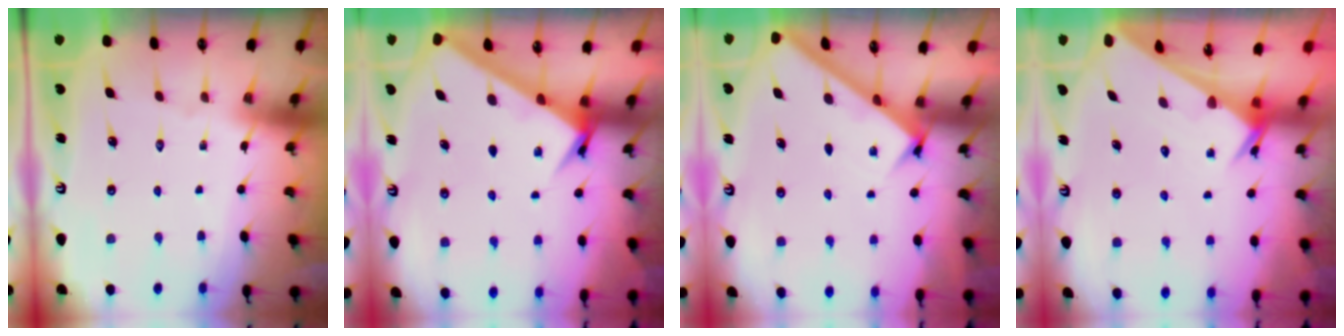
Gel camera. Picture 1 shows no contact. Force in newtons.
{"total": 3.4, "press": 3.4, "slide": 0.3}
{"total": 2.9, "press": 2.8, "slide": 0.3}
{"total": 3.3, "press": 3.3, "slide": 0.4}